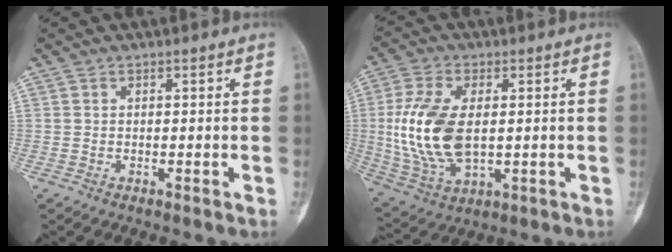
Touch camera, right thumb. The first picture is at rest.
{"total": 15.2, "force": [0.4, 8.3, 12.7], "torque": [-0.268, -0.008, 0.017]}